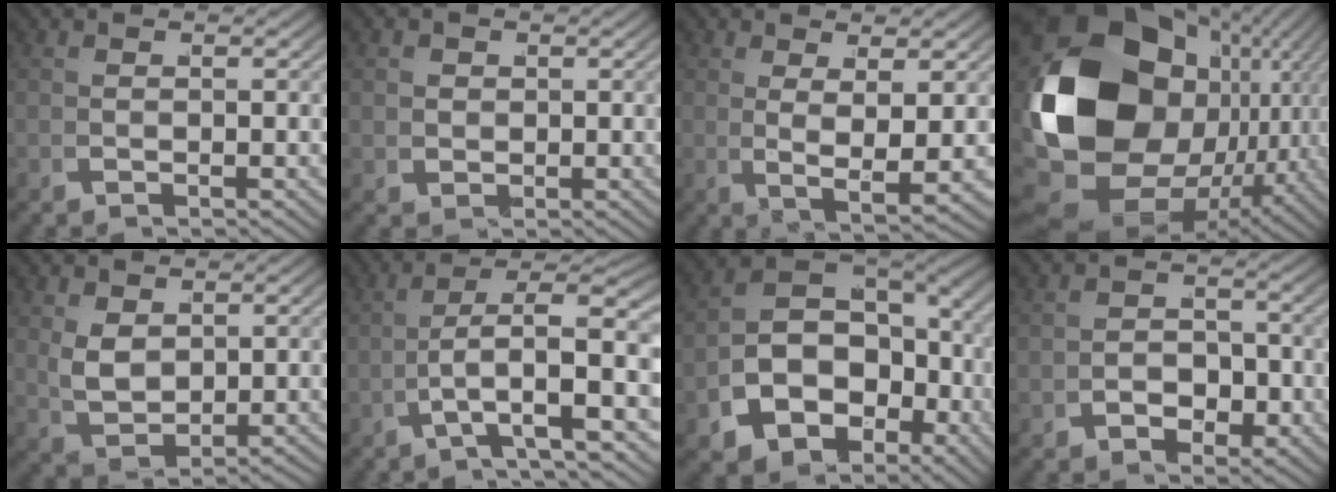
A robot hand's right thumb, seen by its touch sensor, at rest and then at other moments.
{"total": 2.1, "force": [0.6, 1.9, 0.7], "torque": [-0.020, -0.003, 0.014]}
{"total": 4.7, "force": [1.5, 1.4, 4.3], "torque": [-0.083, -0.011, 0.033]}
{"total": 25.8, "force": [-0.9, 17.4, 19.0], "torque": [-0.389, -0.070, 0.021]}
{"total": 3.8, "force": [1.7, 2.3, 2.6], "torque": [-0.060, -0.016, 0.048]}
{"total": 7.4, "force": [0.3, 3.6, 6.4], "torque": [-0.111, -0.030, 0.020]}
{"total": 12.8, "force": [-2.6, 10.2, 7.3], "torque": [-0.154, -0.037, -0.030]}
{"total": 2.4, "force": [-0.7, 1.9, 1.4], "torque": [-0.008, -0.001, -0.013]}